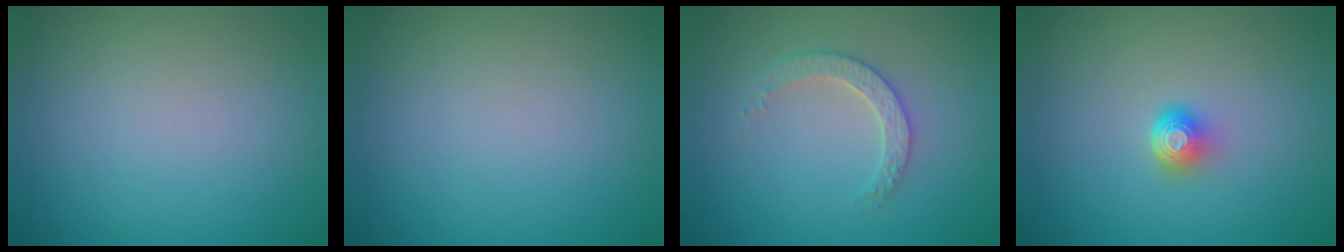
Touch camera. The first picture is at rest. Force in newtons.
{"total": 0.0}
{"total": 2.5, "press": 2.4, "slide": 0.7}
{"total": 2.0, "press": 1.4, "slide": 1.4}